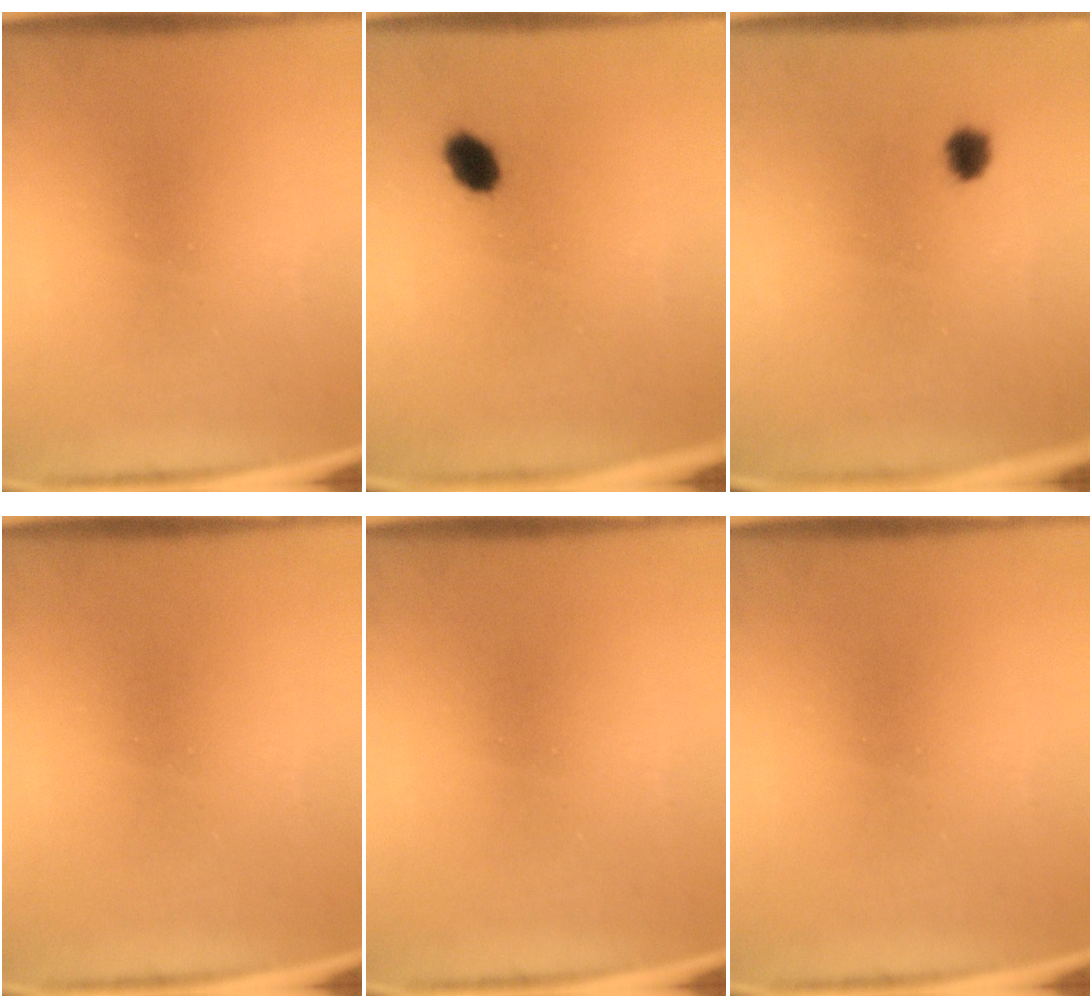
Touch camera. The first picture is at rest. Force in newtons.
{"total": 3.6}
{"total": 2.1}
{"total": 0.0}
{"total": 0.0}
{"total": 0.0}